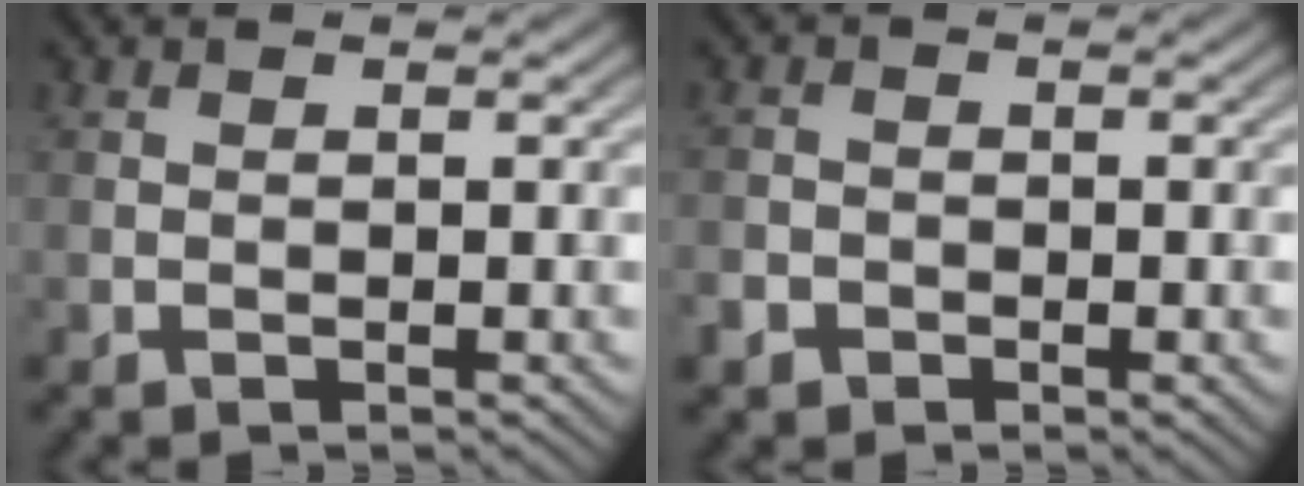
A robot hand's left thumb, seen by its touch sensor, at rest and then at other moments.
{"total": 2.2, "force": [-1.2, 1.8, 0.4], "torque": [-0.014, -0.005, -0.023]}